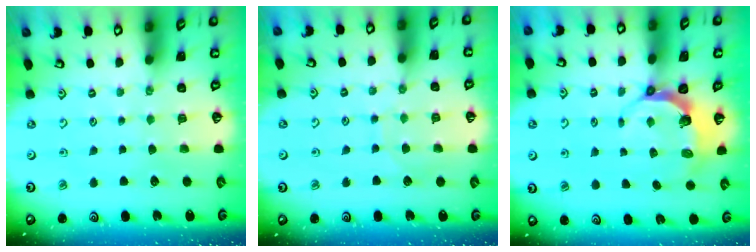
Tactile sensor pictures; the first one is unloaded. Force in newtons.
{"total": 6.7, "press": 6.7, "slide": 0.2}
{"total": 5.8, "press": 4.7, "slide": 3.4}